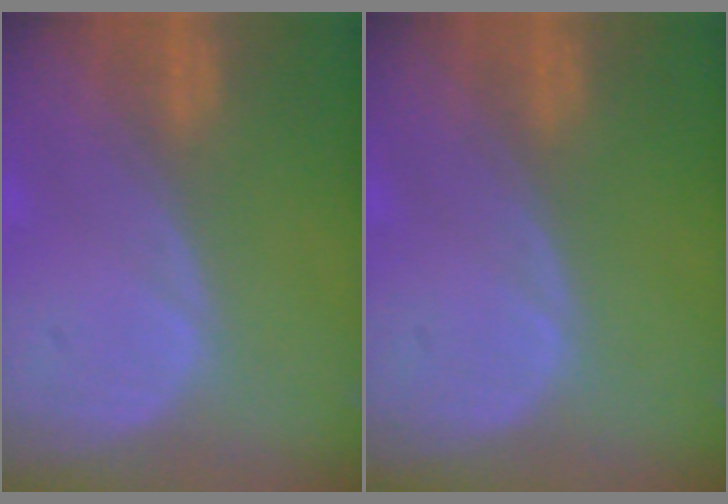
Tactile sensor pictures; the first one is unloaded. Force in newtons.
{"total": 0.0}